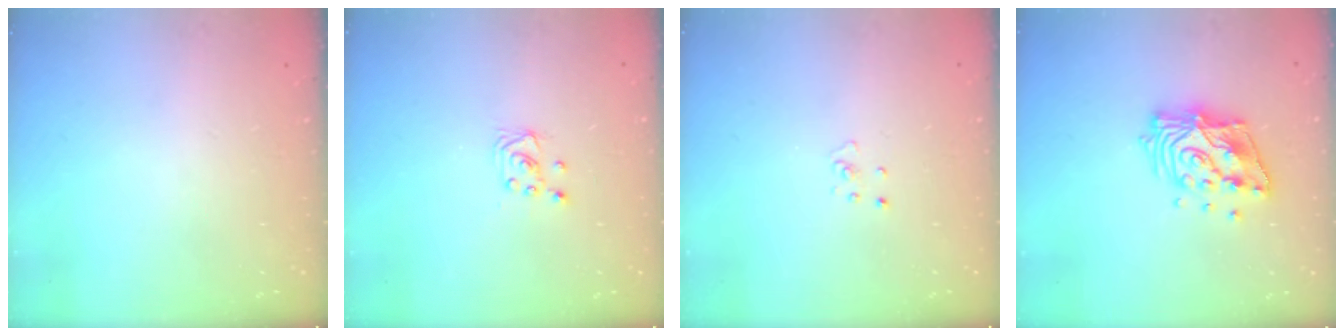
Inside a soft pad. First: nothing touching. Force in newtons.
{"total": 2.0, "press": 2.0, "slide": 0.2}
{"total": 2.3, "press": 2.3, "slide": 0.2}
{"total": 13.9, "press": 13.8, "slide": 1.5}